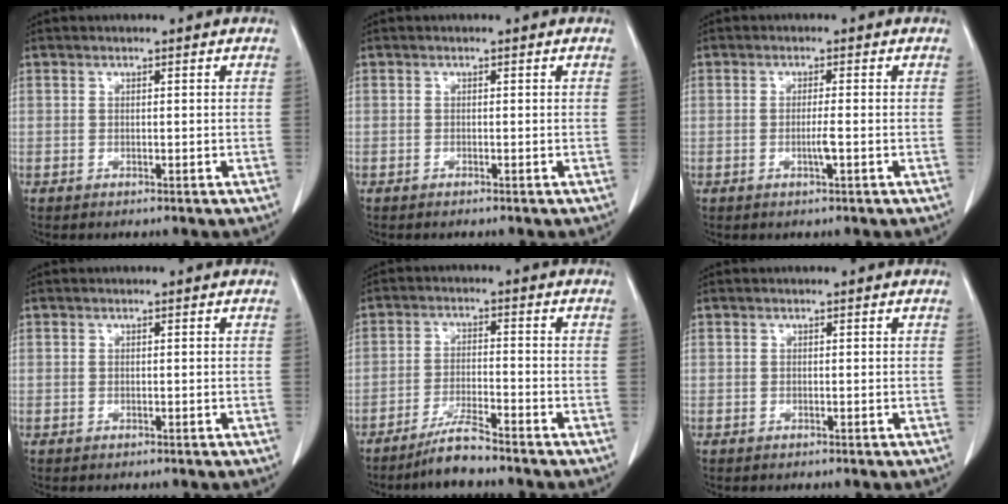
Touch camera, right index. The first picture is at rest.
{"total": 0.0}
{"total": 2.1, "force": [-0.6, -0.2, 2.0], "torque": [-0.040, -0.003, -0.011]}
{"total": 0.0}
{"total": 5.0, "force": [-4.4, -0.4, 2.4], "torque": [-0.049, -0.019, -0.084]}
{"total": 0.0}